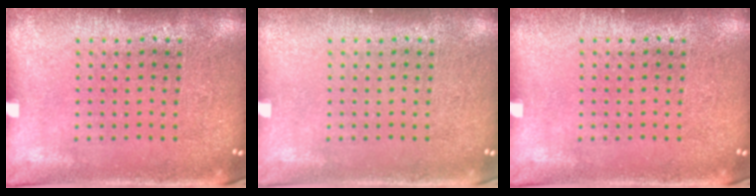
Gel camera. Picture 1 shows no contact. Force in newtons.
{"total": 0.0}
{"total": 0.0}